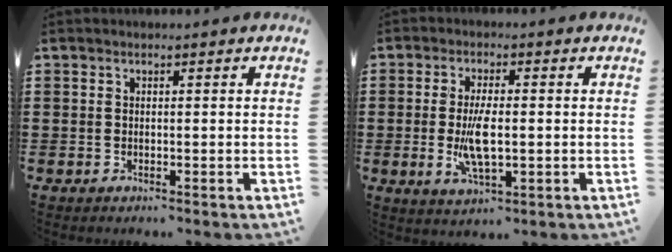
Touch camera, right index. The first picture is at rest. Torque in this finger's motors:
{"motor_torque": [1.65, 0.49, 0.71, 0.21]}